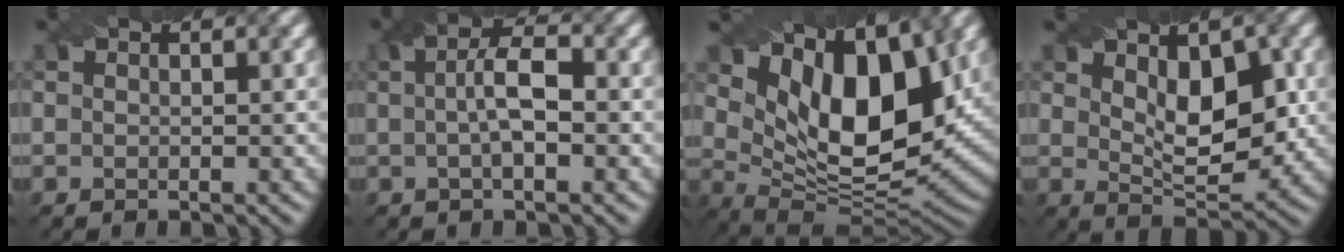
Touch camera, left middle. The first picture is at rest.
{"total": 3.9, "force": [0.1, 1.2, 3.7], "torque": [-0.065, 0.008, 0.000]}
{"total": 12.9, "force": [5.5, 6.2, 10.0], "torque": [-0.172, 0.000, 0.099]}
{"total": 6.5, "force": [1.5, 3.1, 5.5], "torque": [-0.085, -0.004, 0.028]}